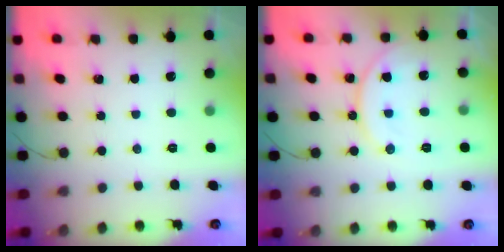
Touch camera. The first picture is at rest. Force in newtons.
{"total": 10.5, "press": 10.5, "slide": 0.8}